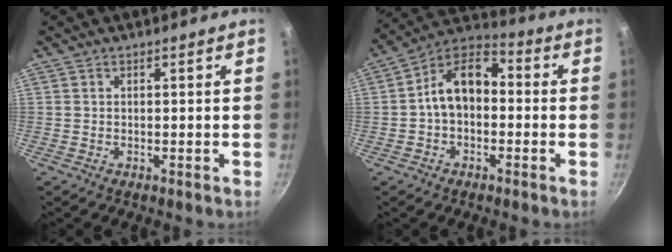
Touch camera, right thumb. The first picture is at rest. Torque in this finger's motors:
{"motor_torque": [1.58, 1.42, 1.18, -0.60, 0.09]}